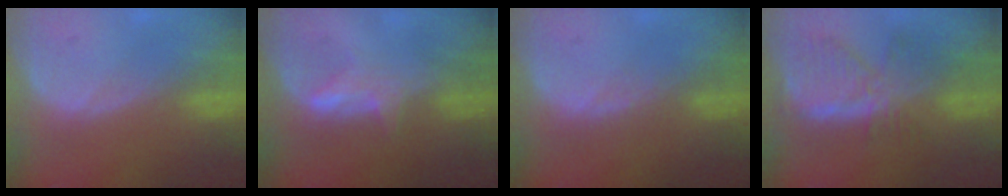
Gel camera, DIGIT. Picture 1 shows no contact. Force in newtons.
{"total": 3.3, "press": 3.3, "slide": 0.4}
{"total": 0.8, "press": 0.8, "slide": 0.3}
{"total": 7.7, "press": 6.8, "slide": 3.5}